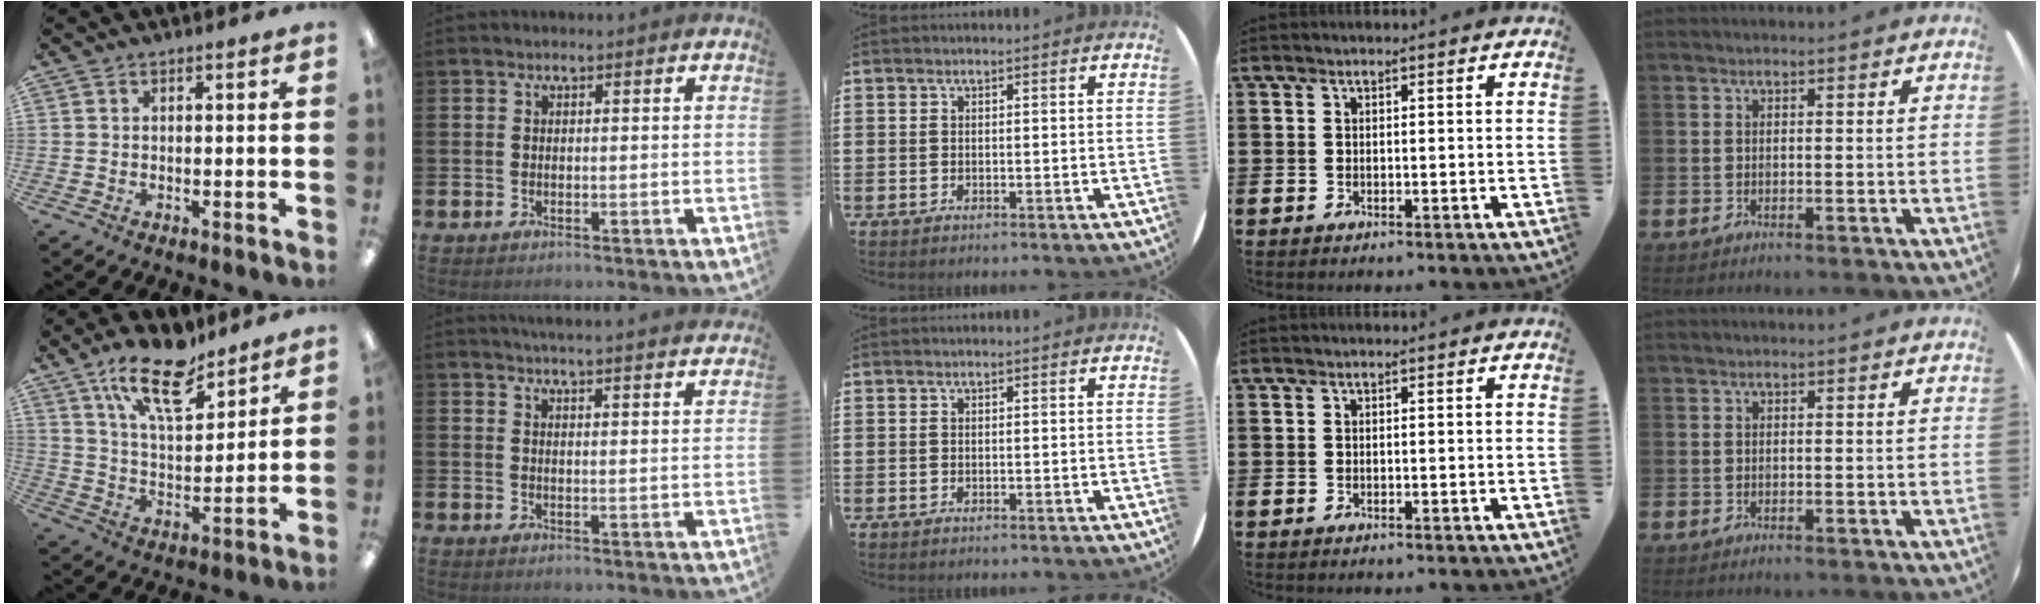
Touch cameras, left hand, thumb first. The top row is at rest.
{"thumb": {"total": 16.5, "force": [11.4, 6.5, 10.0], "torque": [-0.161, -0.056, 0.195]}, "index": {"total": 4.2, "force": [4.1, -0.6, 0.4], "torque": [-0.013, -0.023, 0.073]}}